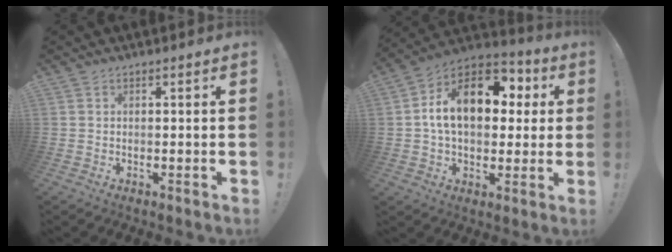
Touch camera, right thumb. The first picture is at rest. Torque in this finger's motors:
{"motor_torque": [2.42, 2.59, 0.70, 0.49, 0.12]}